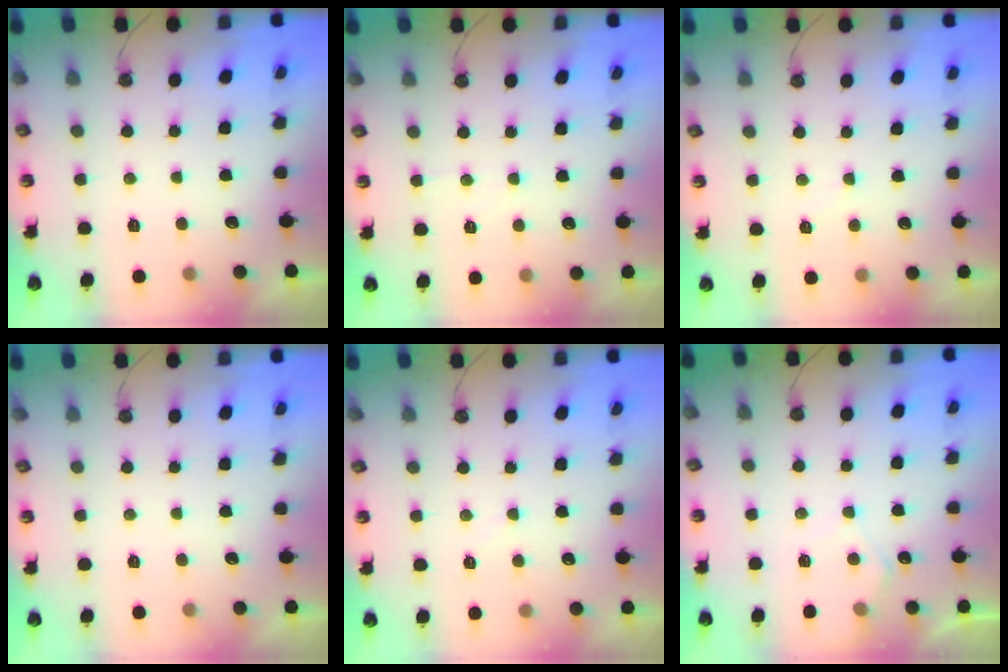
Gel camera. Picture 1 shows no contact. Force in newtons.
{"total": 3.8, "press": 3.8, "slide": 0.5}
{"total": 4.1, "press": 4.0, "slide": 0.6}
{"total": 0.0}
{"total": 3.9, "press": 3.9, "slide": 0.5}
{"total": 5.6, "press": 5.6, "slide": 0.7}